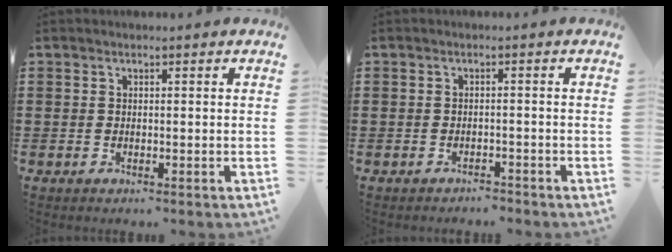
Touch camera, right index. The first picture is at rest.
{"total": 1.6, "force": [-1.6, 0.2, -0.1], "torque": [-0.005, 0.002, -0.036]}